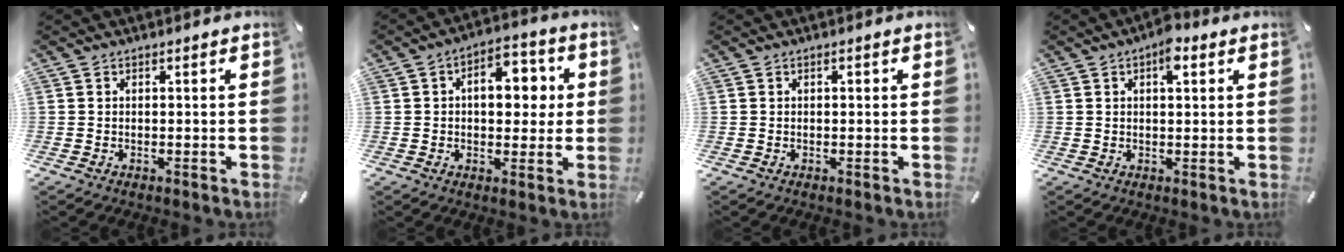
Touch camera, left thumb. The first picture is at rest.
{"total": 10.8, "force": [1.4, 6.8, 8.3], "torque": [-0.094, -0.001, 0.015]}
{"total": 0.5, "force": [0.0, 0.4, 0.3], "torque": [-0.006, 0.004, -0.001]}
{"total": 4.8, "force": [2.1, 2.2, 3.7], "torque": [-0.048, -0.004, 0.028]}